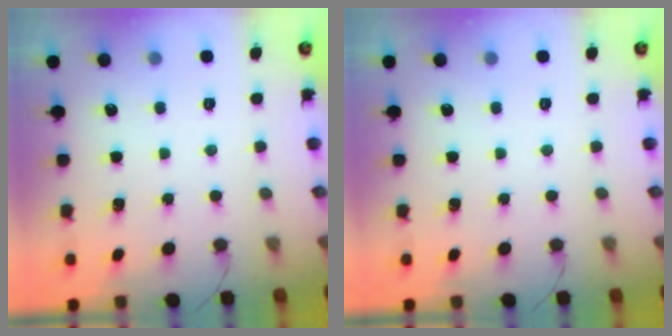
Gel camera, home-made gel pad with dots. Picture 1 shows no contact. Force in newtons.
{"total": 0.0}